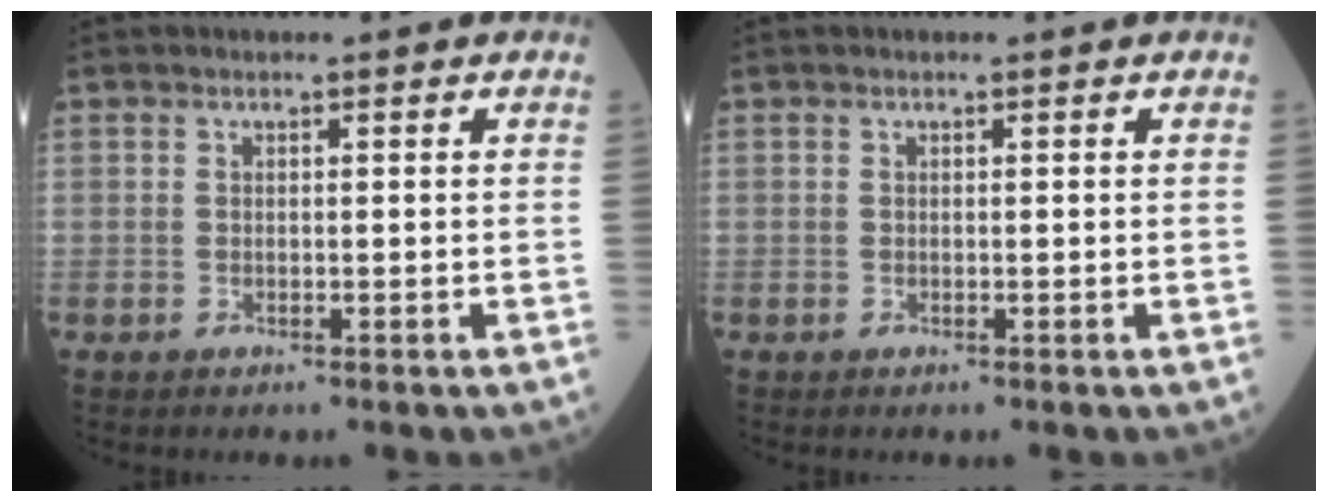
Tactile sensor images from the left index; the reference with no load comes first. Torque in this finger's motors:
{"motor_torque": [-0.16, 0.20, -0.01, -0.01]}